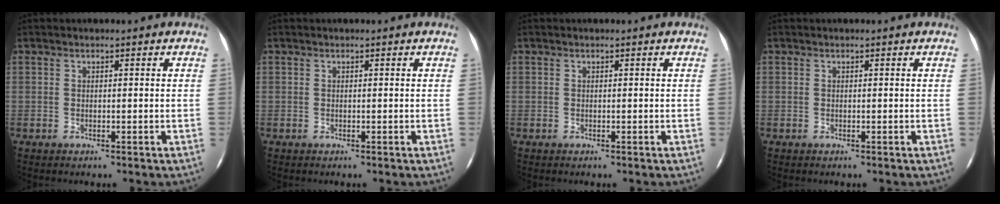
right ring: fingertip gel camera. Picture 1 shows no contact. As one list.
[{"total": 0.0}, {"total": 0.0}, {"total": 0.0}]